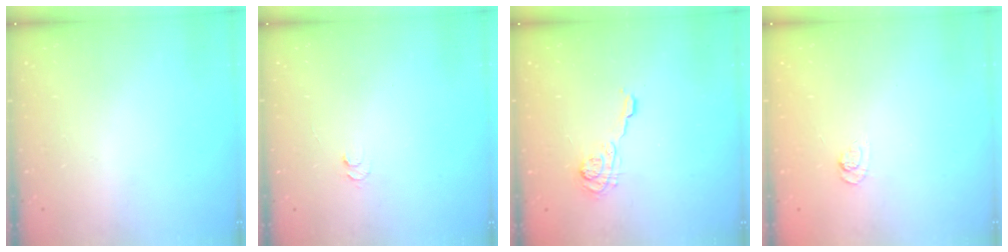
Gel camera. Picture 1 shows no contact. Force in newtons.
{"total": 4.2, "press": 4.1, "slide": 0.5}
{"total": 6.1, "press": 6.1, "slide": 0.7}
{"total": 3.6, "press": 3.3, "slide": 1.4}